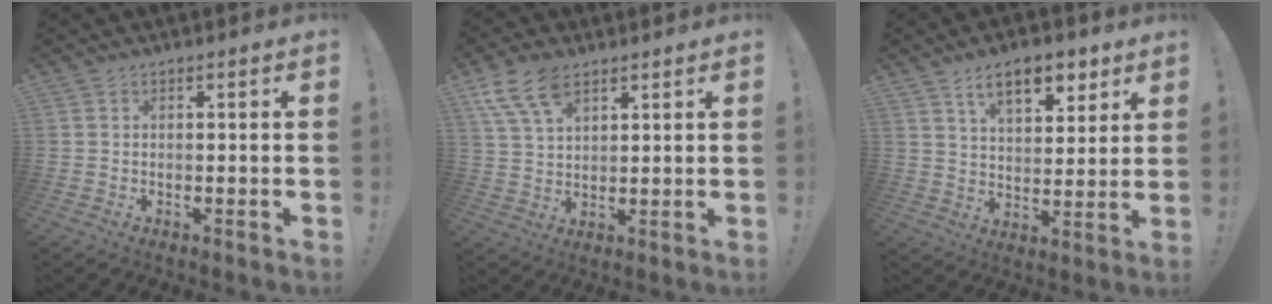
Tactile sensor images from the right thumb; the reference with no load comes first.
{"total": 9.8, "force": [6.0, 4.9, 5.9], "torque": [-0.118, -0.013, 0.119]}
{"total": 12.0, "force": [7.1, 5.5, 7.9], "torque": [-0.120, -0.024, 0.125]}